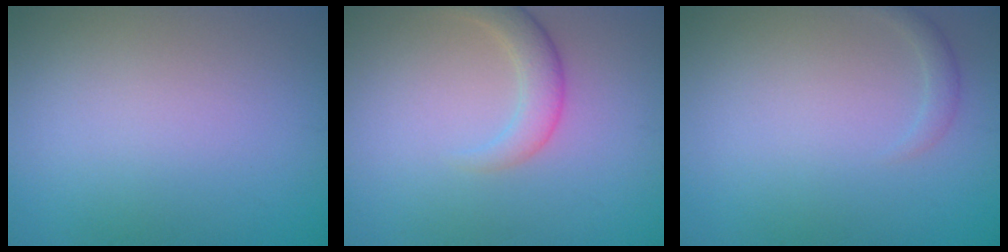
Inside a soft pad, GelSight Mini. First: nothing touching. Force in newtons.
{"total": 2.7, "press": 2.7, "slide": 0.2}
{"total": 1.0, "press": 1.0, "slide": 0.0}